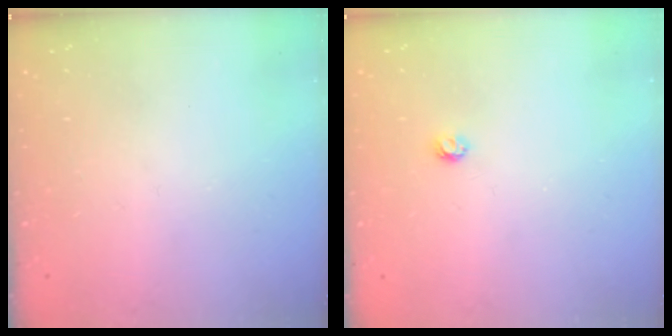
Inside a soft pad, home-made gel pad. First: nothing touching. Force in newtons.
{"total": 3.0, "press": 3.0, "slide": 0.4}